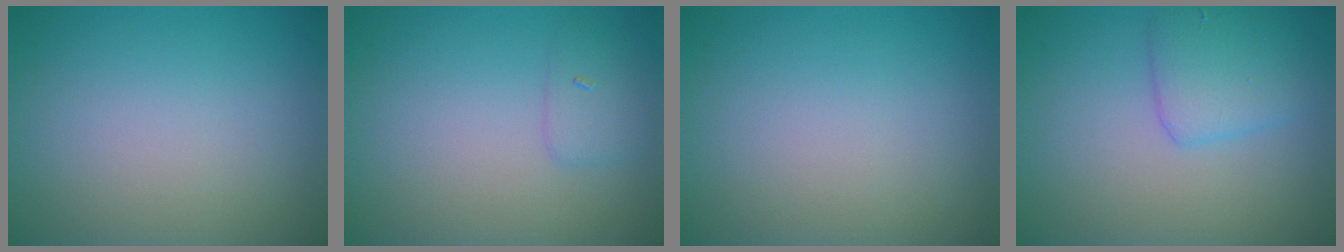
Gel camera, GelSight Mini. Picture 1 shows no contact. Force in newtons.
{"total": 1.6, "press": 1.6, "slide": 0.0}
{"total": 0.0}
{"total": 3.1, "press": 3.1, "slide": 0.1}